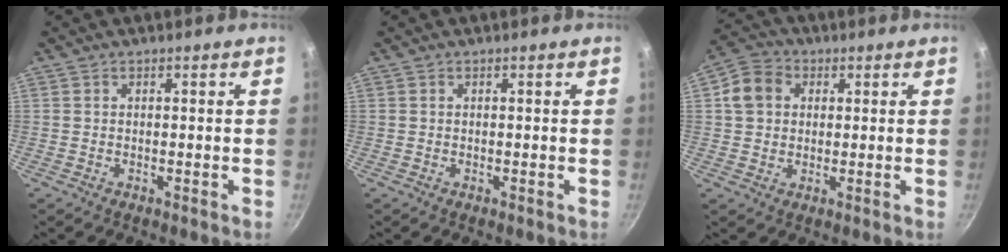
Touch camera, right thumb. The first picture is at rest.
{"total": 0.0}
{"total": 7.3, "force": [1.5, 6.1, 3.6], "torque": [-0.046, 0.009, 0.014]}